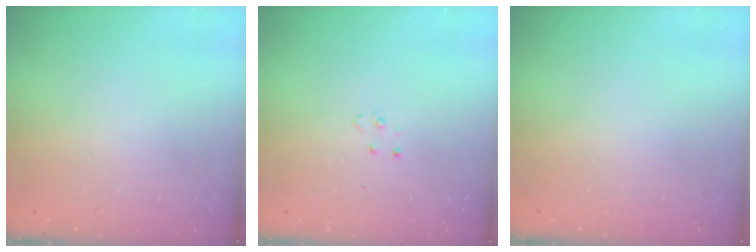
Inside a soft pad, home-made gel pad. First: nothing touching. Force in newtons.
{"total": 3.5, "press": 3.4, "slide": 0.4}
{"total": 0.0}